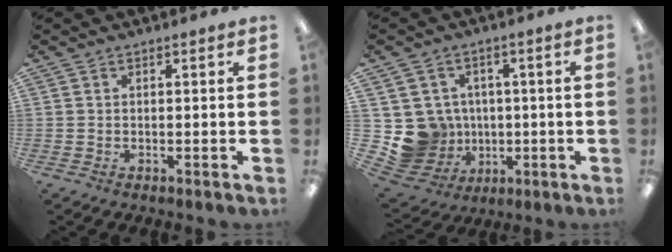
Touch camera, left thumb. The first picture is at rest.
{"total": 10.2, "force": [-1.1, 10.0, 1.9], "torque": [-0.067, 0.008, -0.004]}